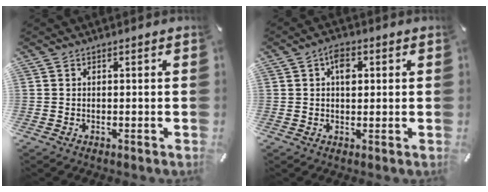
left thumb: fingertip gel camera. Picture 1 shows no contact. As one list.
[{"total": 4.8, "force": [1.2, 3.0, 3.5], "torque": [-0.050, 0.000, 0.014]}]